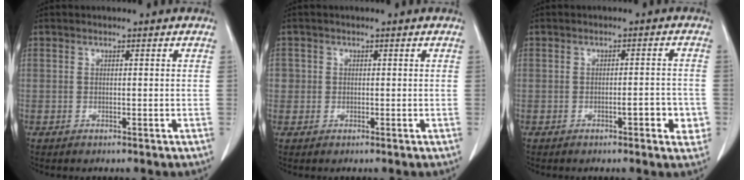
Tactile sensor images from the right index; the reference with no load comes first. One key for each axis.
{"total": 1.4, "fx": -0.2, "fy": 1.3, "fz": 0.2, "tx": 0.007, "ty": 0.005, "tz": -0.005}
{"total": 4.3, "fx": -1.7, "fy": 1.1, "fz": 3.8, "tx": -0.045, "ty": 0.004, "tz": -0.019}